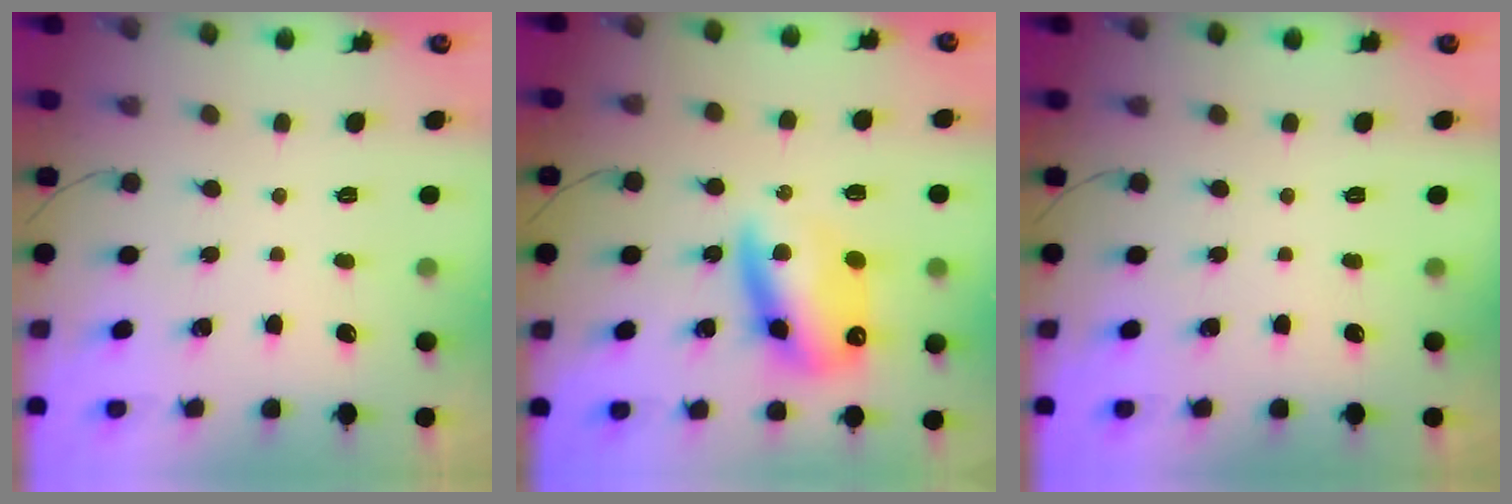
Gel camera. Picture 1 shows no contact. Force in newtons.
{"total": 14.0, "press": 13.5, "slide": 3.8}
{"total": 0.0}